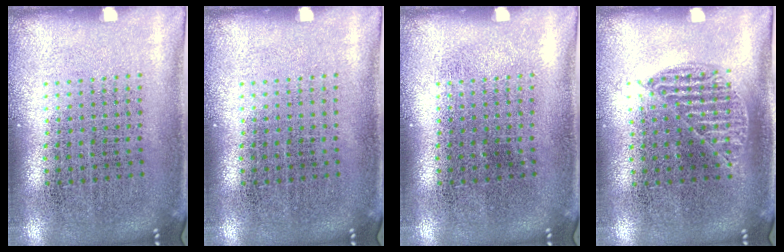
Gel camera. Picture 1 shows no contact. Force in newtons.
{"total": 0.0}
{"total": 0.0}
{"total": 0.9, "press": 0.8, "slide": 0.4}